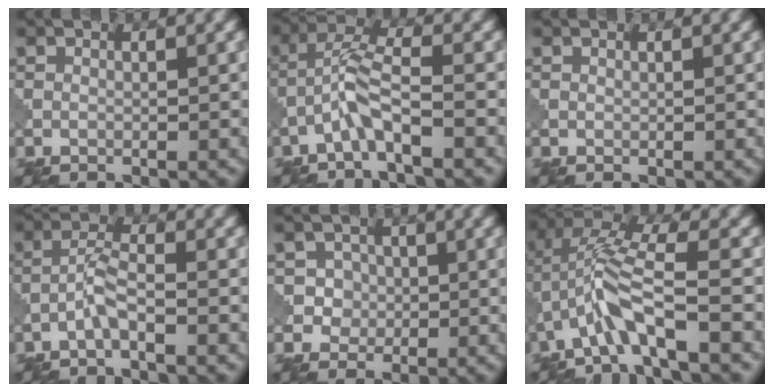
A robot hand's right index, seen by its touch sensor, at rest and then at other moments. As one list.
[{"total": 3.4, "force": [-1.8, 0.4, 2.9], "torque": [-0.064, 0.015, -0.041]}, {"total": 0.0}, {"total": 2.3, "force": [-1.3, 0.4, 1.9], "torque": [-0.042, 0.009, -0.031]}, {"total": 2.8, "force": [0.1, 2.7, 0.6], "torque": [0.005, 0.003, -0.003]}, {"total": 5.4, "force": [-2.5, 1.0, 4.7], "torque": [-0.102, 0.013, -0.054]}]